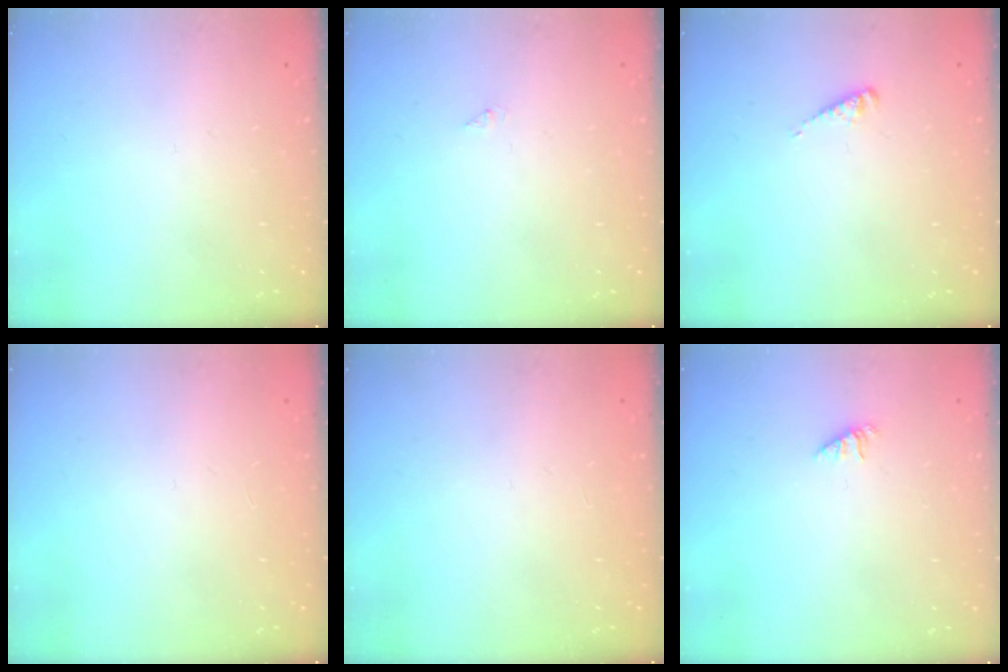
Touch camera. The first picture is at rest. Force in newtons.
{"total": 0.0}
{"total": 3.1, "press": 3.1, "slide": 0.3}
{"total": 0.0}
{"total": 0.0}
{"total": 0.0}